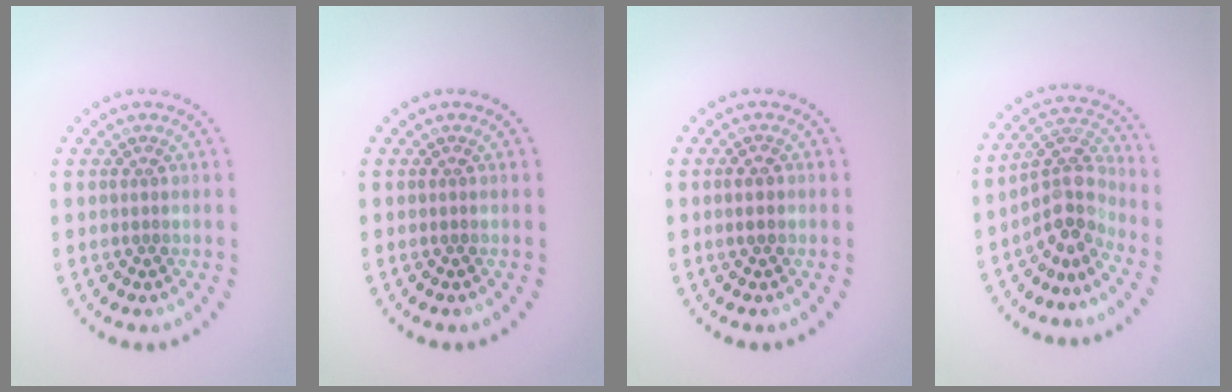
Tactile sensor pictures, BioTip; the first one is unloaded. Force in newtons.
{"total": 0.0}
{"total": 1.7, "press": 1.7, "slide": 0.1}
{"total": 3.9, "press": 2.7, "slide": 2.7}